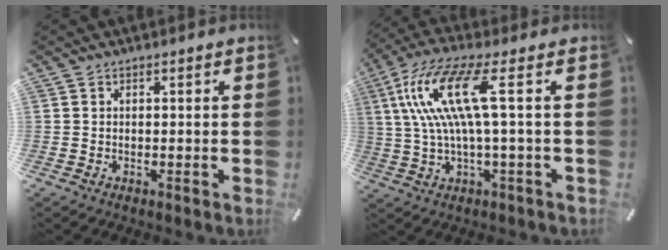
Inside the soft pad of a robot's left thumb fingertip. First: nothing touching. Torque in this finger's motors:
{"motor_torque": [0.04, 1.13, 1.46, -1.31, 0.67]}